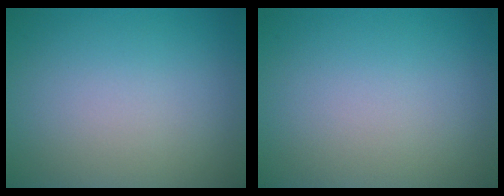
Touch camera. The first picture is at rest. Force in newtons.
{"total": 0.0}